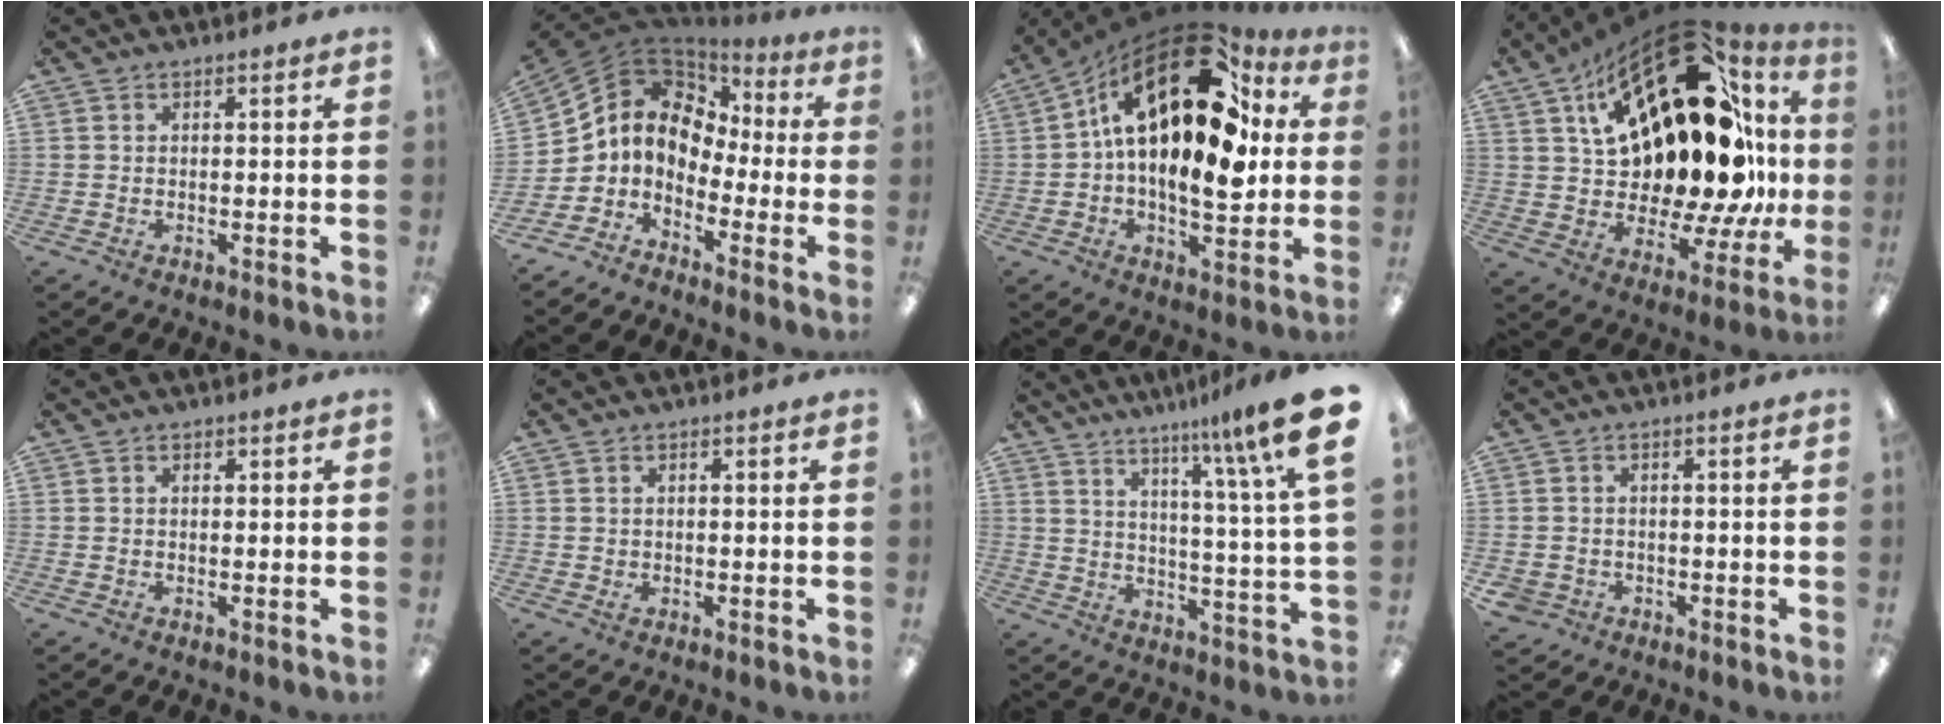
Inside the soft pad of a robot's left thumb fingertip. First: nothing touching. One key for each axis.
{"total": 8.1, "fx": 0.4, "fy": 6.9, "fz": 4.1, "tx": -0.098, "ty": -0.009, "tz": 0.010}
{"total": 24.5, "fx": 8.0, "fy": 12.1, "fz": 19.7, "tx": -0.336, "ty": -0.049, "tz": 0.131}
{"total": 27.1, "fx": 11.1, "fy": 12.6, "fz": 21.2, "tx": -0.307, "ty": -0.099, "tz": 0.201}
{"total": 0.6, "fx": 0.1, "fy": 0.4, "fz": 0.5, "tx": -0.001, "ty": -0.002, "tz": 0.001}
{"total": 0.8, "fx": 0.0, "fy": 0.6, "fz": 0.4, "tx": 0.001, "ty": 0.000, "tz": -0.003}
{"total": 13.1, "fx": 9.0, "fy": -0.3, "fz": 9.6, "tx": -0.152, "ty": -0.071, "tz": 0.132}
{"total": 2.0, "fx": -0.9, "fy": 1.7, "fz": 0.2, "tx": -0.005, "ty": 0.001, "tz": -0.019}